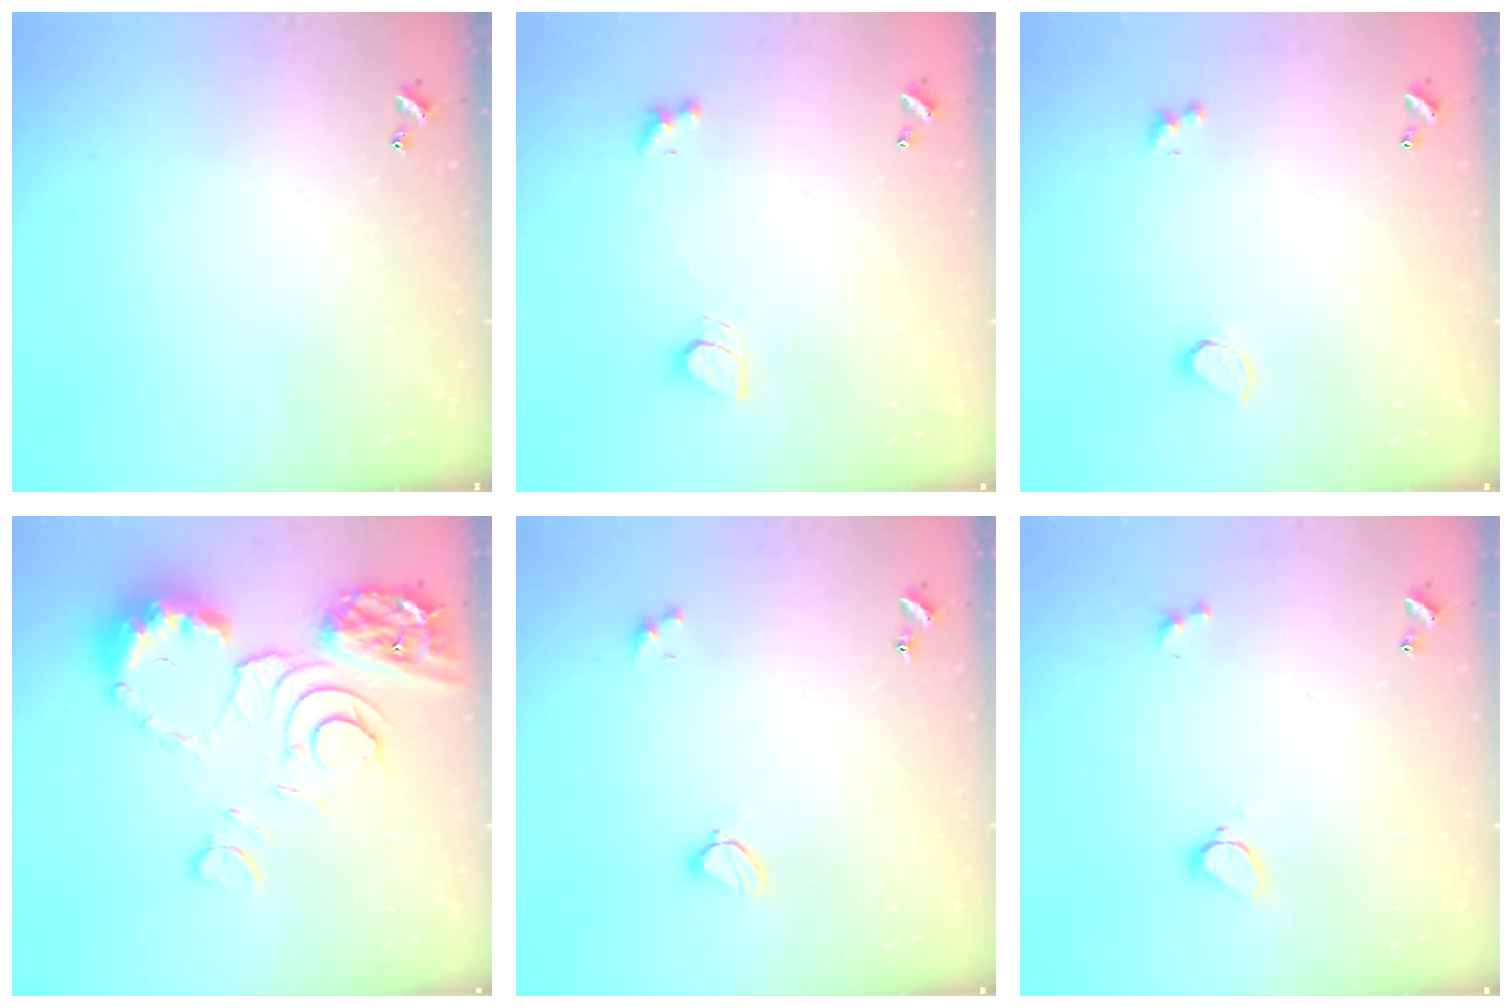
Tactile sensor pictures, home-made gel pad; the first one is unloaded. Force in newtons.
{"total": 2.5, "press": 2.4, "slide": 0.7}
{"total": 0.6, "press": 0.5, "slide": 0.4}
{"total": 14.0, "press": 13.9, "slide": 1.5}
{"total": 1.8, "press": 1.7, "slide": 0.4}
{"total": 2.9, "press": 2.4, "slide": 1.6}